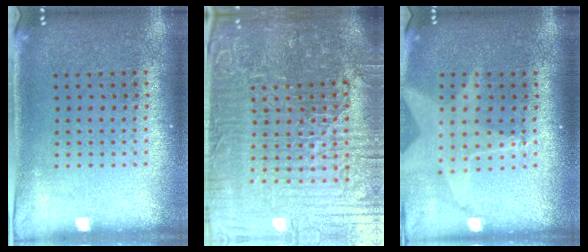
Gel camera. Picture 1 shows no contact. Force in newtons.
{"total": 8.0, "press": 7.1, "slide": 3.7}
{"total": 2.0, "press": 1.5, "slide": 1.3}